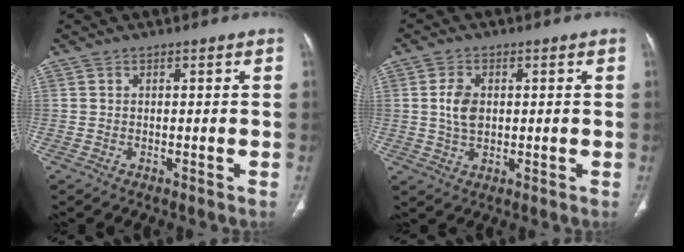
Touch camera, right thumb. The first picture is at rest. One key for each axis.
{"total": 5.2, "fx": 0.6, "fy": 3.4, "fz": 3.9, "tx": -0.072, "ty": -0.003, "tz": 0.013}